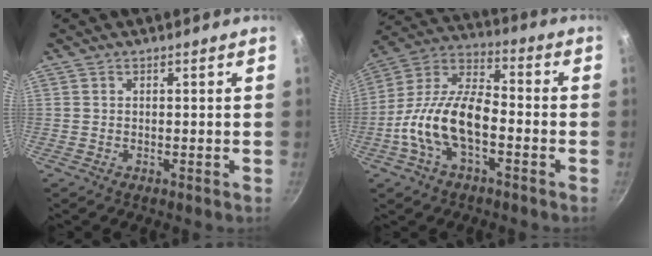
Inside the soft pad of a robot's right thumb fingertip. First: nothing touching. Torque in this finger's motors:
{"motor_torque": [1.28, 1.28, 1.16, -0.92, 0.25]}